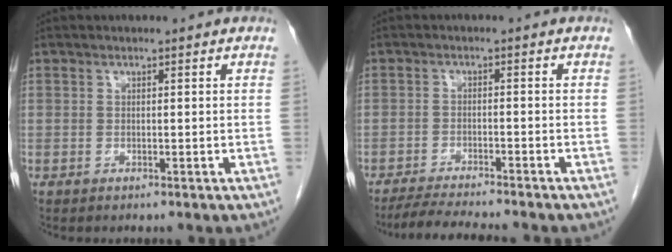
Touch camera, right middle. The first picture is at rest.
{"total": 7.2, "force": [-6.6, -0.4, 2.9], "torque": [-0.047, -0.019, -0.109]}